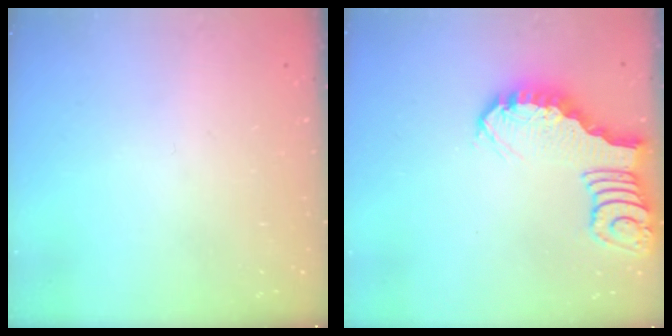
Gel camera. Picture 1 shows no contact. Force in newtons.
{"total": 2.9, "press": 2.8, "slide": 0.4}